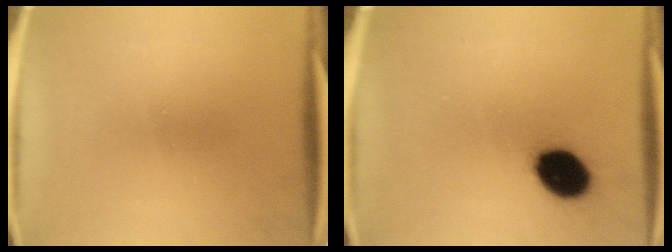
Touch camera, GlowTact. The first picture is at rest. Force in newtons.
{"total": 10.9}